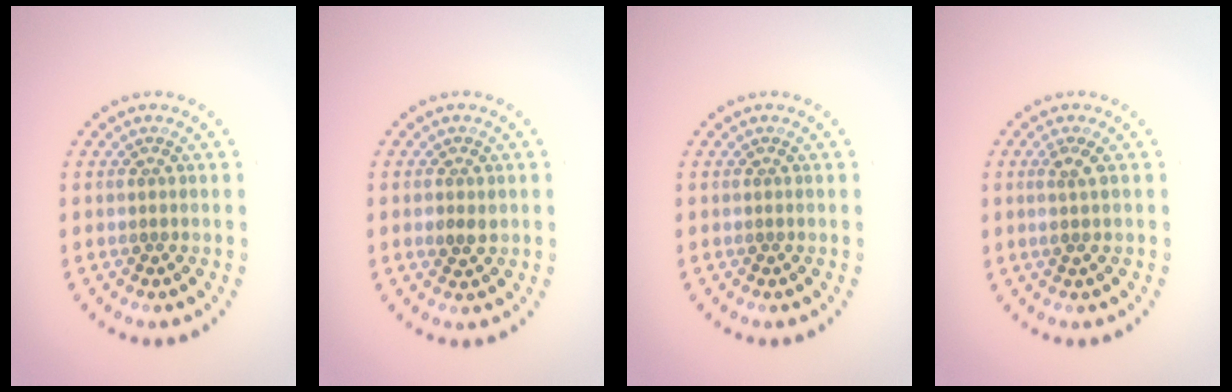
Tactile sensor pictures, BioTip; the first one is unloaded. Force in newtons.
{"total": 1.4, "press": 1.4, "slide": 0.2}
{"total": 0.0}
{"total": 1.4, "press": 1.1, "slide": 0.9}